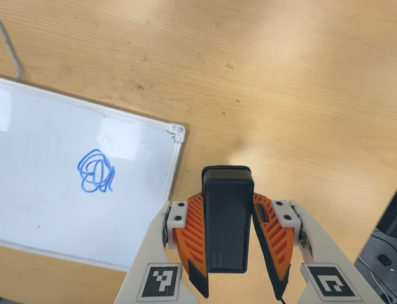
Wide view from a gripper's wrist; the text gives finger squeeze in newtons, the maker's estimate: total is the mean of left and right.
{"total": 4.2, "left": 3.1, "right": 5.2}